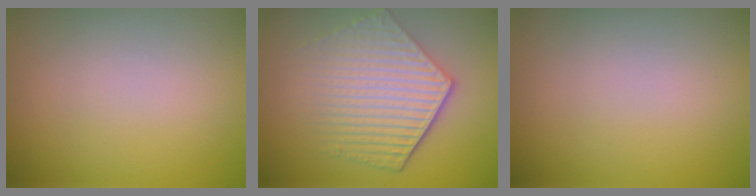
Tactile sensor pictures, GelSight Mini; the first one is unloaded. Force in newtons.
{"total": 6.0, "press": 4.4, "slide": 4.1}
{"total": 0.0}